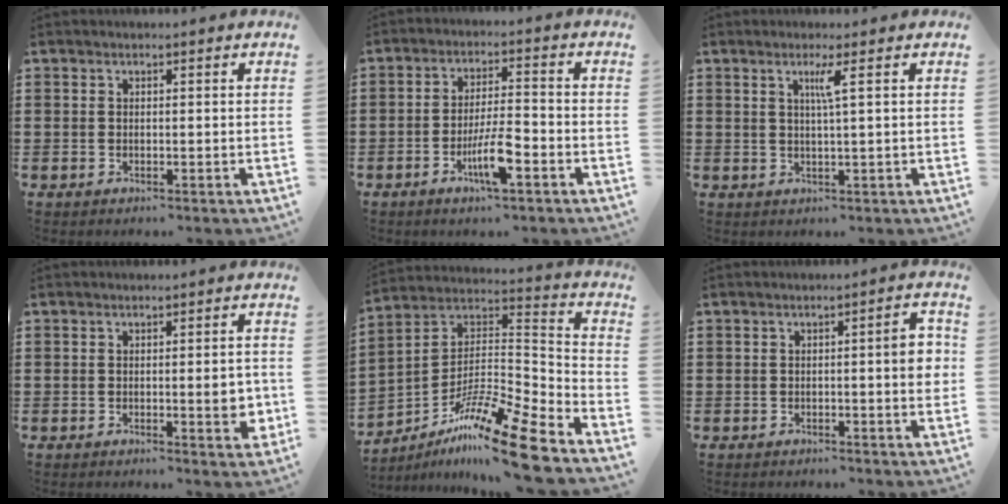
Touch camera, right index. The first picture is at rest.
{"total": 6.7, "force": [-3.2, 1.3, 5.8], "torque": [-0.113, -0.006, -0.059]}
{"total": 2.7, "force": [0.9, -0.6, 2.4], "torque": [-0.049, -0.005, 0.011]}
{"total": 3.9, "force": [-0.9, 1.2, 3.5], "torque": [-0.040, -0.003, -0.018]}
{"total": 14.4, "force": [-11.0, 0.6, 9.3], "torque": [-0.154, 0.026, -0.201]}
{"total": 3.9, "force": [-0.4, 0.7, 3.8], "torque": [-0.048, -0.003, -0.013]}